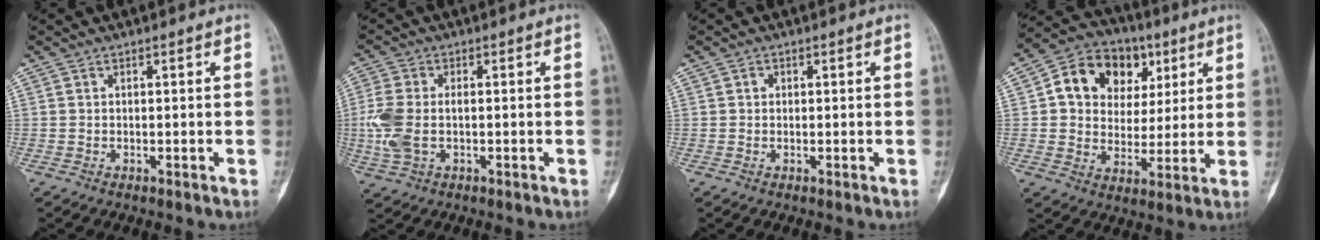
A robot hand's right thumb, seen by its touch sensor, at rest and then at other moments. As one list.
[{"total": 7.5, "force": [-1.0, 4.0, 6.2], "torque": [-0.163, 0.007, -0.020]}, {"total": 0.8, "force": [0.2, 0.7, 0.3], "torque": [0.001, 0.002, 0.002]}, {"total": 15.2, "force": [5.1, 12.1, 7.6], "torque": [-0.080, 0.006, 0.081]}]